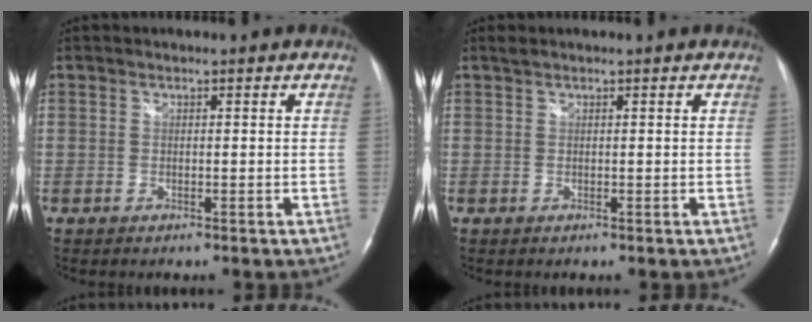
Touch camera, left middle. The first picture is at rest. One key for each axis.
{"total": 0.7, "fx": 0.6, "fy": -0.1, "fz": 0.3, "tx": -0.015, "ty": 0.013, "tz": 0.017}